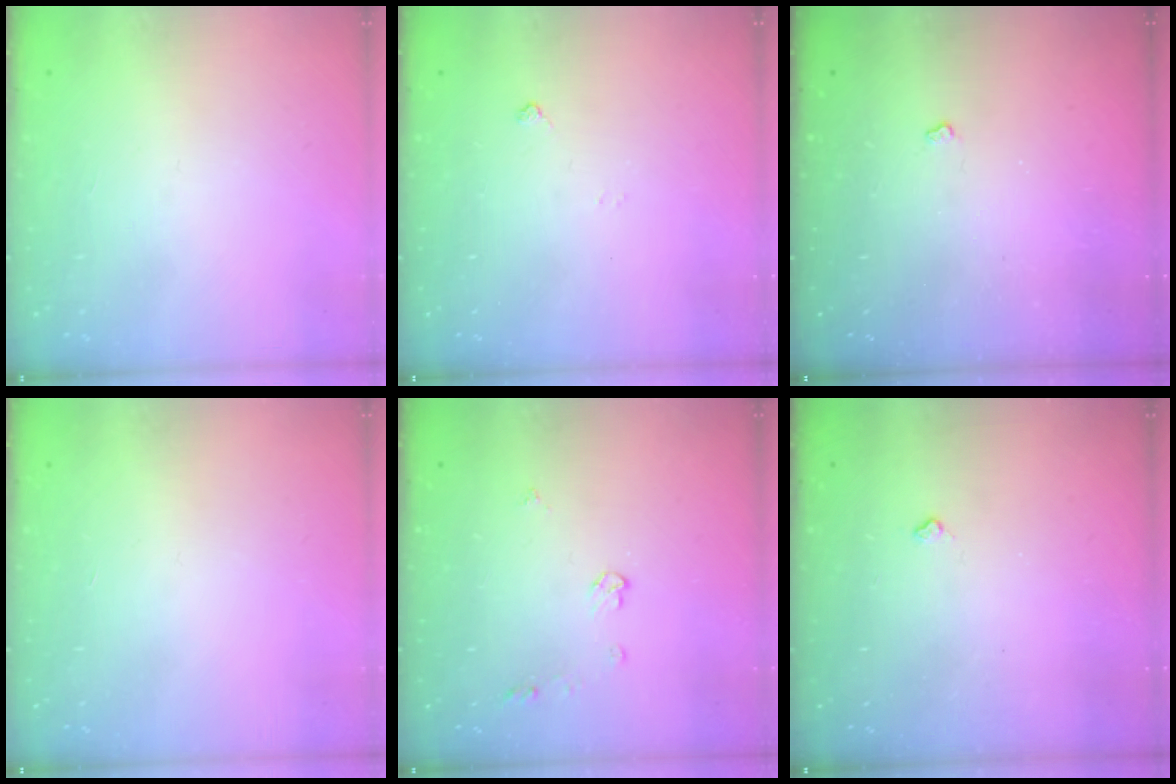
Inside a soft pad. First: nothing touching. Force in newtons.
{"total": 4.3, "press": 4.2, "slide": 0.7}
{"total": 2.6, "press": 2.6, "slide": 0.4}
{"total": 0.0}
{"total": 3.9, "press": 3.8, "slide": 0.6}
{"total": 2.7, "press": 2.6, "slide": 0.4}